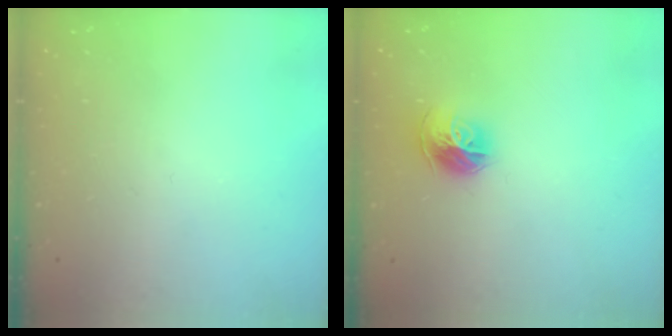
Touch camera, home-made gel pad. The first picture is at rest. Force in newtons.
{"total": 10.6, "press": 10.5, "slide": 1.2}